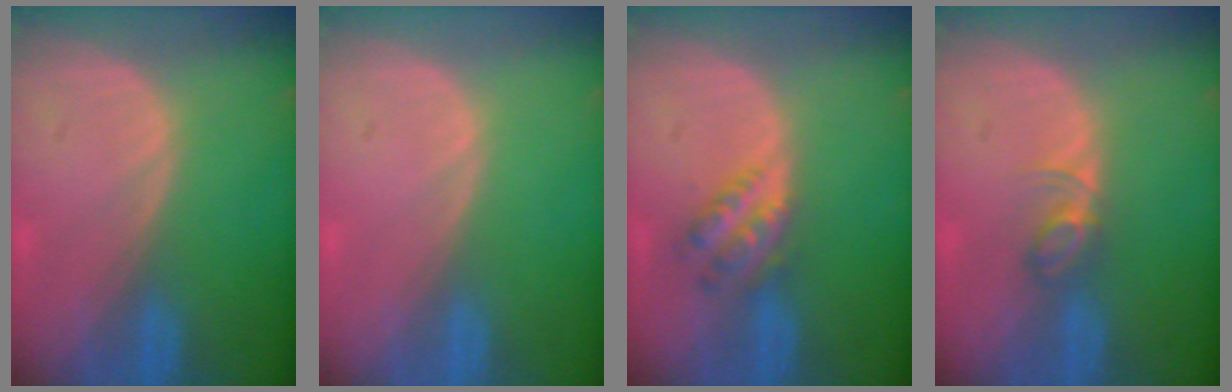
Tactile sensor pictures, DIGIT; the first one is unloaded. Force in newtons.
{"total": 0.0}
{"total": 4.7, "press": 4.2, "slide": 2.1}
{"total": 2.8, "press": 2.8, "slide": 0.4}